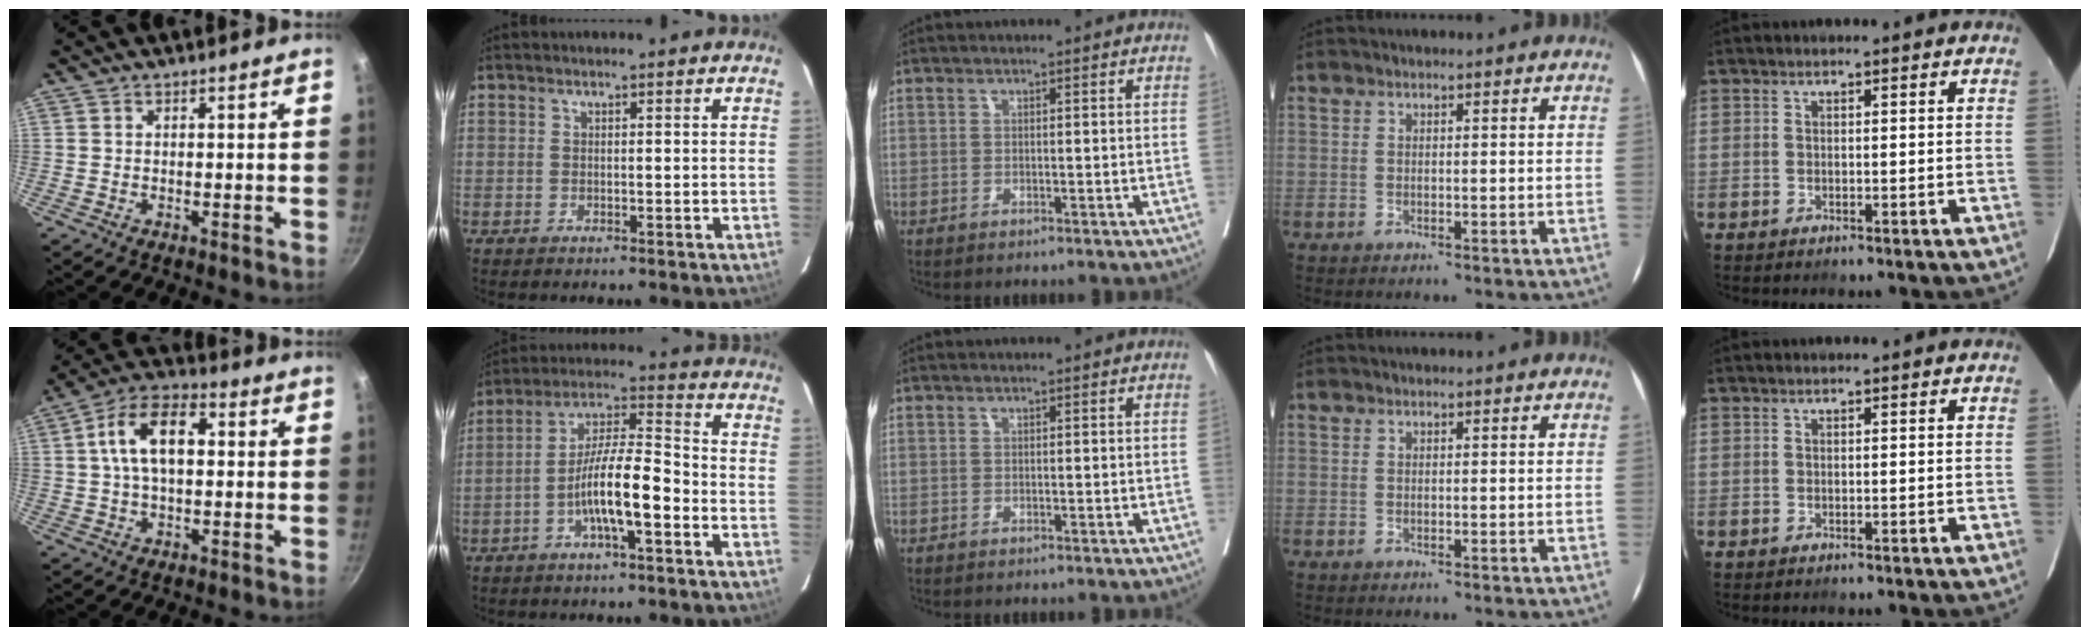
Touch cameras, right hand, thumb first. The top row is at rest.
{"thumb": {"total": 12.0, "force": [1.8, 6.6, 9.8], "torque": [-0.177, 0.027, 0.026]}, "index": {"total": 10.6, "force": [-3.9, 1.7, 9.7], "torque": [-0.180, 0.016, -0.069]}}